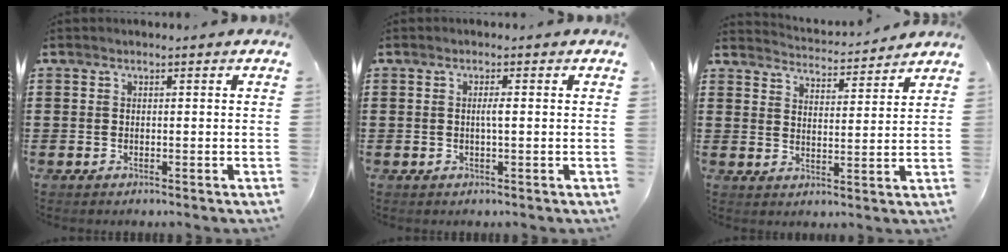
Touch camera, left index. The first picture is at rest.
{"total": 1.5, "force": [0.1, -0.1, 1.5], "torque": [-0.030, -0.004, 0.002]}
{"total": 3.7, "force": [3.6, -0.6, 0.0], "torque": [-0.019, -0.029, 0.061]}